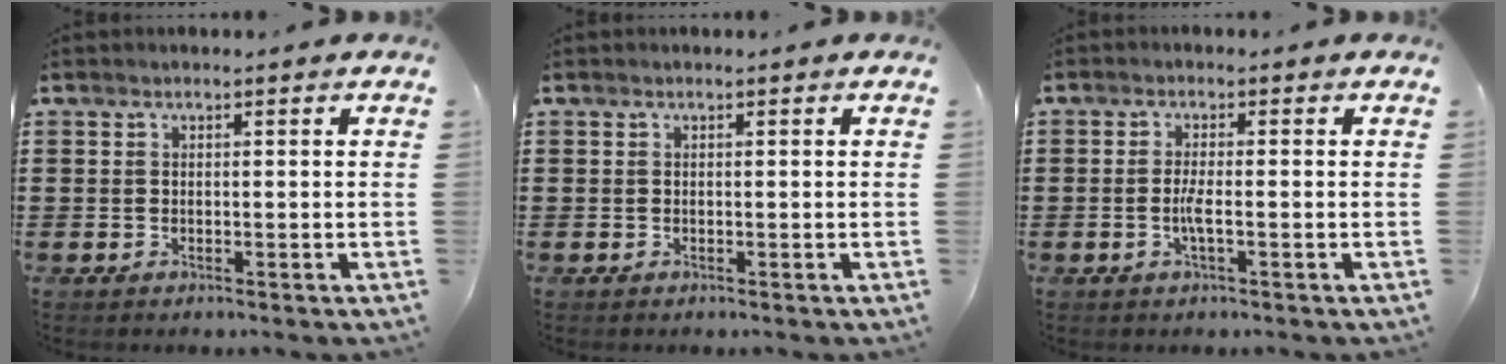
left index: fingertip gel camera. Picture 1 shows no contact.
{"total": 0.0}
{"total": 2.7, "force": [-0.7, 0.3, 2.6], "torque": [-0.063, -0.005, -0.017]}